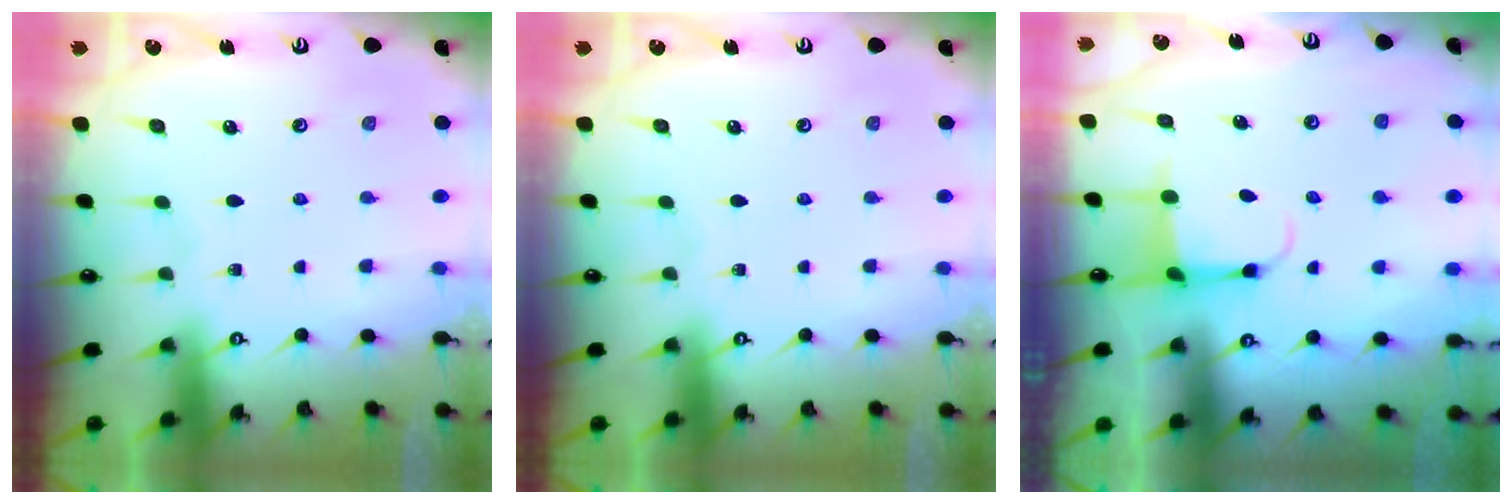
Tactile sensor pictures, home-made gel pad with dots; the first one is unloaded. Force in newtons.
{"total": 0.0}
{"total": 3.9, "press": 3.7, "slide": 1.2}